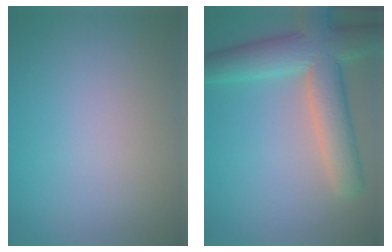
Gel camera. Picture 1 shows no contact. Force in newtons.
{"total": 8.0, "press": 8.0, "slide": 0.5}